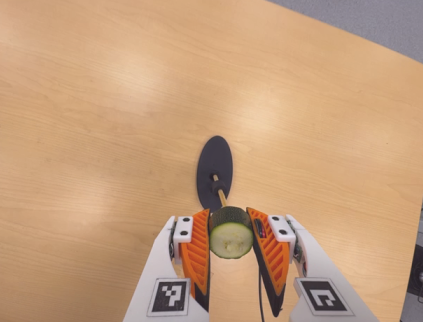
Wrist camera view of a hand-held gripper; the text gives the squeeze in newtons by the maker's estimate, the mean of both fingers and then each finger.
{"total": 11.0, "left": 10.2, "right": 11.8}